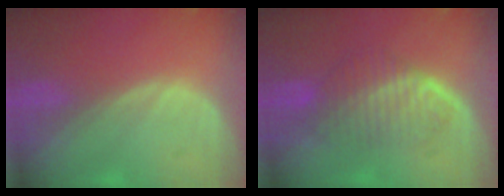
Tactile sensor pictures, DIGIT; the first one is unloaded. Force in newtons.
{"total": 6.7, "press": 6.4, "slide": 1.7}